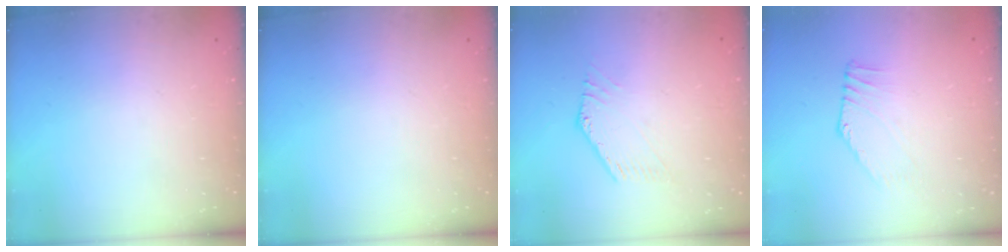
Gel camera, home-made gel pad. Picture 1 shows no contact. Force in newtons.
{"total": 0.0}
{"total": 0.8, "press": 0.8, "slide": 0.2}
{"total": 2.5, "press": 2.5, "slide": 0.1}